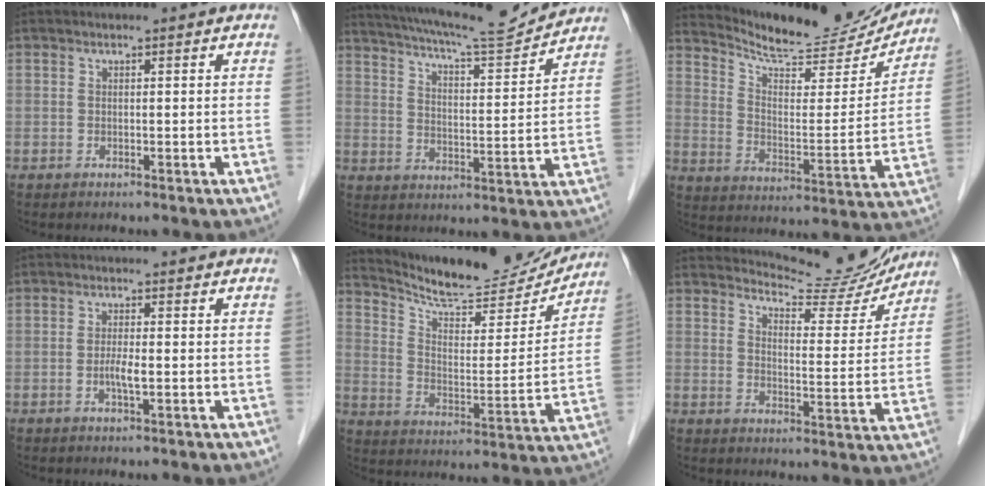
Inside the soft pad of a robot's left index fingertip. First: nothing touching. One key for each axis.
{"total": 12.4, "fx": 11.5, "fy": 0.2, "fz": 4.6, "tx": -0.083, "ty": -0.022, "tz": 0.163}
{"total": 16.3, "fx": 15.4, "fy": 2.8, "fz": 4.6, "tx": -0.074, "ty": -0.047, "tz": 0.209}
{"total": 3.4, "fx": -2.7, "fy": 0.2, "fz": 2.0, "tx": -0.038, "ty": -0.017, "tz": -0.051}
{"total": 16.7, "fx": 15.7, "fy": 2.9, "fz": 5.0, "tx": -0.083, "ty": -0.043, "tz": 0.219}
{"total": 9.7, "fx": 9.6, "fy": 1.2, "fz": 1.1, "tx": -0.012, "ty": -0.042, "tz": 0.112}